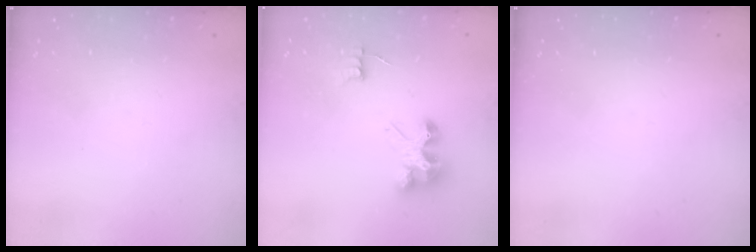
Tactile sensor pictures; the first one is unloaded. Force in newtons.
{"total": 6.8, "press": 6.8, "slide": 0.2}
{"total": 0.0}